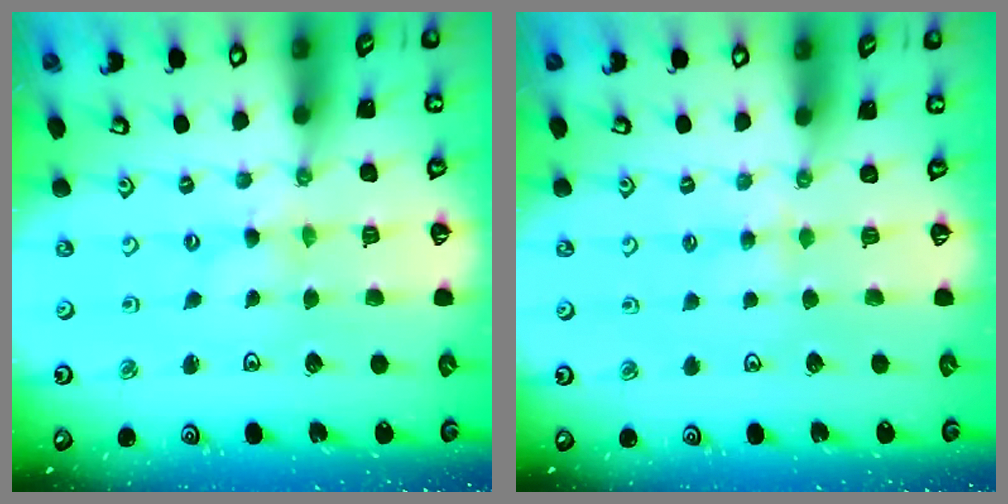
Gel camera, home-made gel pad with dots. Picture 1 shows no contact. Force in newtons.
{"total": 2.7, "press": 2.6, "slide": 0.4}